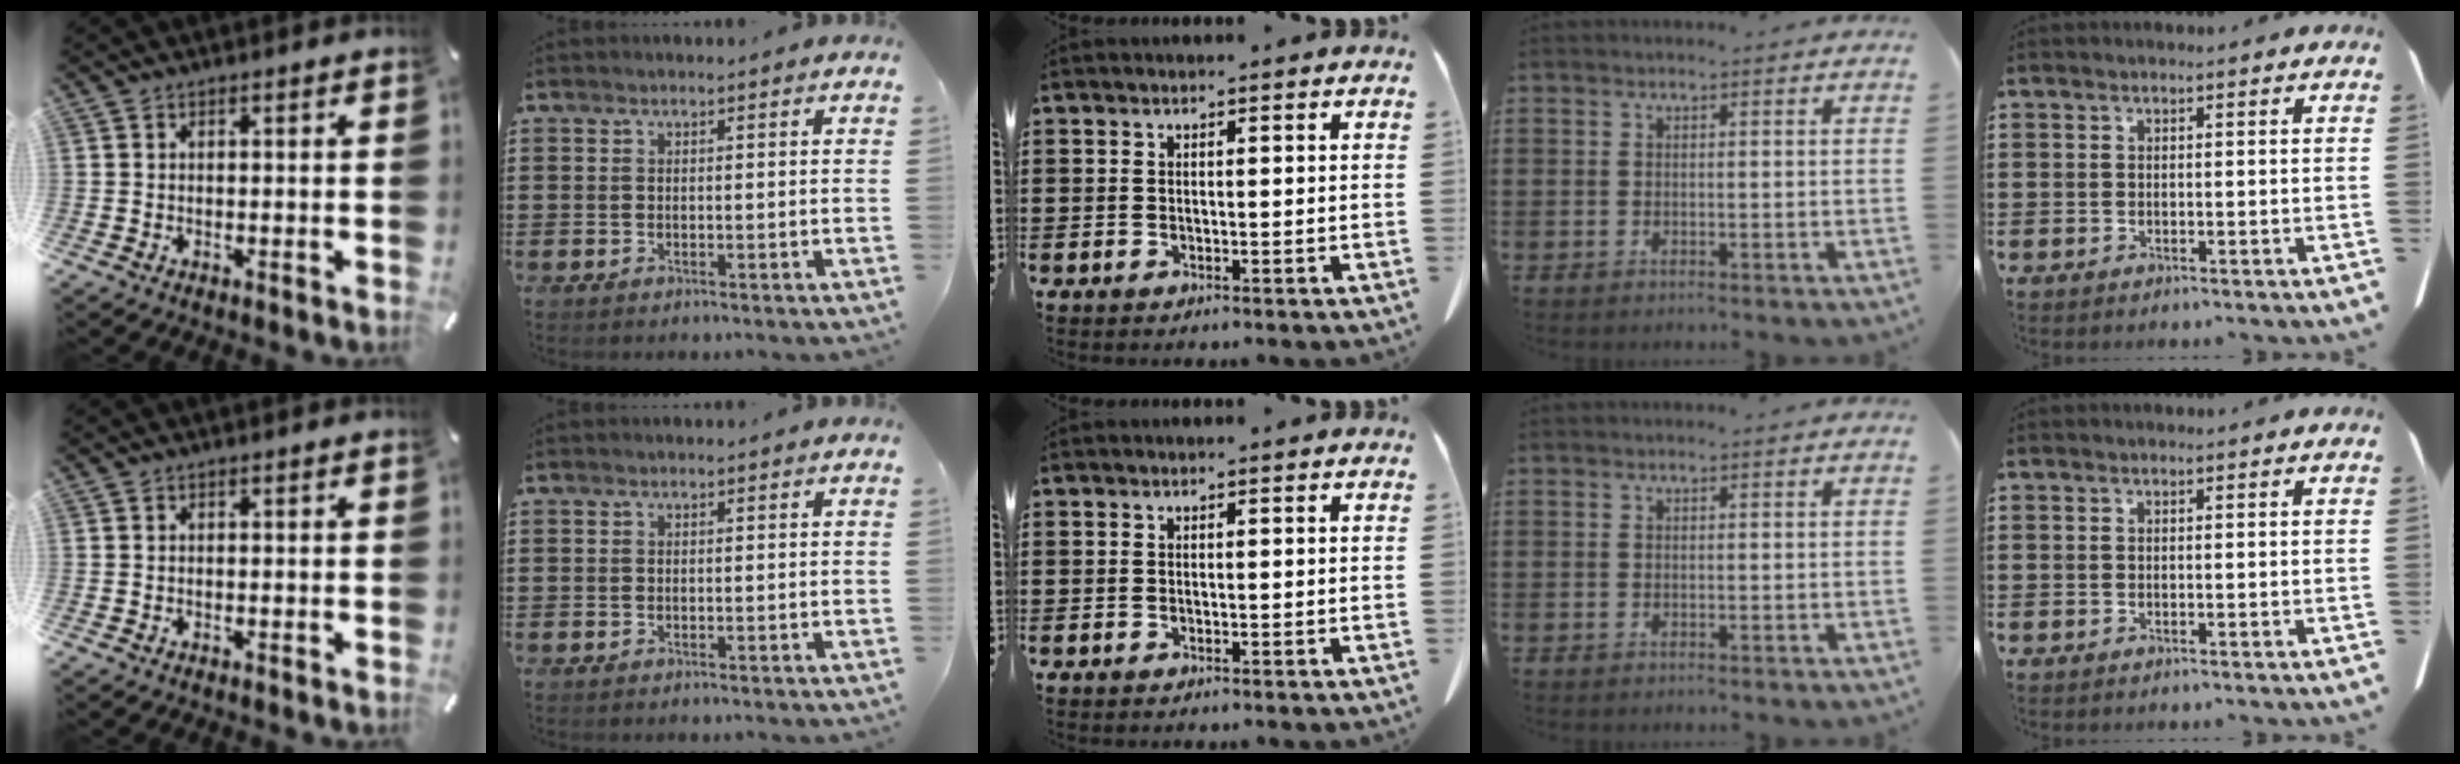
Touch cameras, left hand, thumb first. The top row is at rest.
{}